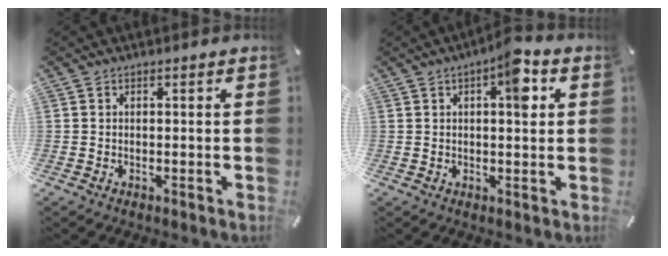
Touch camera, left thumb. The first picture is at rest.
{"total": 7.4, "force": [2.3, 2.6, 6.6], "torque": [-0.081, -0.011, 0.028]}